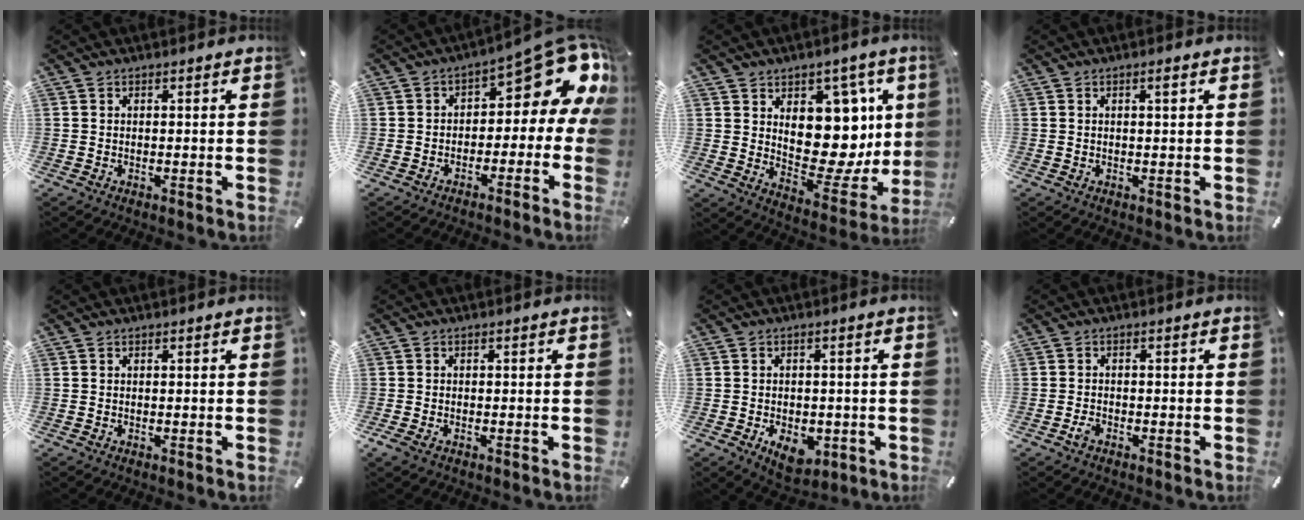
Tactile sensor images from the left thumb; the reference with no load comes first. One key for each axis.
{"total": 12.2, "fx": 5.7, "fy": 6.2, "fz": 8.9, "tx": -0.100, "ty": -0.053, "tz": 0.089}
{"total": 14.9, "fx": 3.8, "fy": 11.5, "fz": 8.7, "tx": -0.085, "ty": -0.053, "tz": 0.078}
{"total": 1.3, "fx": 0.5, "fy": 0.2, "fz": 1.2, "tx": -0.023, "ty": 0.001, "tz": 0.008}
{"total": 0.0}
{"total": 1.5, "fx": -0.8, "fy": 0.9, "fz": 0.8, "tx": -0.023, "ty": -0.001, "tz": -0.017}
{"total": 7.0, "fx": -2.4, "fy": 4.8, "fz": 4.6, "tx": -0.073, "ty": 0.002, "tz": -0.040}
{"total": 1.6, "fx": -1.1, "fy": 0.8, "fz": 0.8, "tx": -0.014, "ty": 0.004, "tz": -0.021}